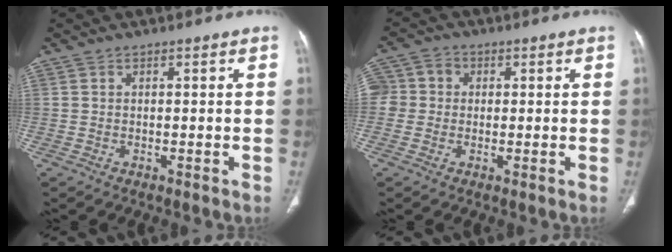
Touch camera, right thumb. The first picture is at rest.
{"total": 6.5, "force": [0.3, 6.0, 2.5], "torque": [-0.036, 0.019, -0.001]}